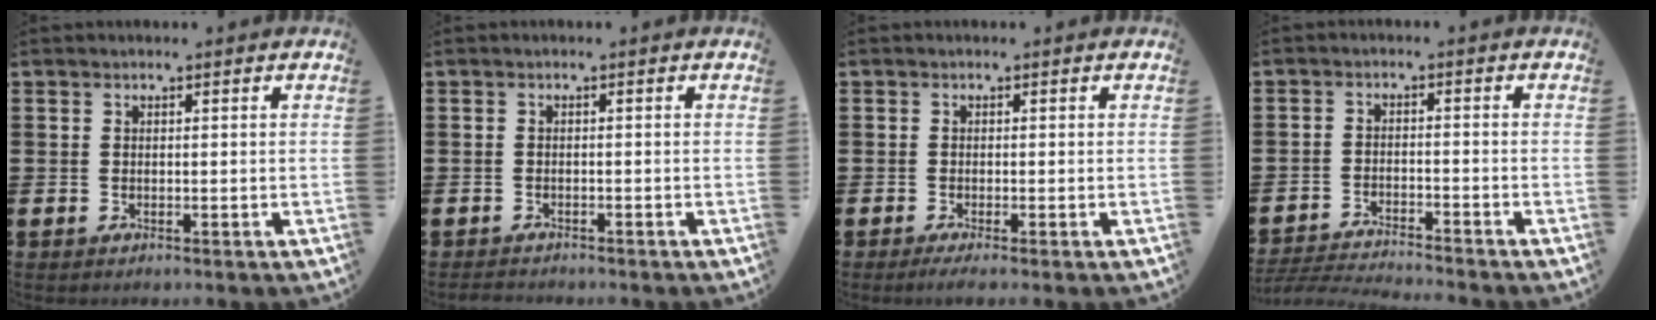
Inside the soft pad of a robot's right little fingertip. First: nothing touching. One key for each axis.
{"total": 0.7, "fx": -0.7, "fy": 0.1, "fz": -0.1, "tx": -0.002, "ty": 0.000, "tz": -0.014}
{"total": 0.9, "fx": -0.2, "fy": 0.1, "fz": 0.9, "tx": -0.014, "ty": -0.002, "tz": -0.004}
{"total": 2.9, "fx": -2.9, "fy": -0.2, "fz": 0.3, "tx": -0.006, "ty": -0.001, "tz": -0.061}